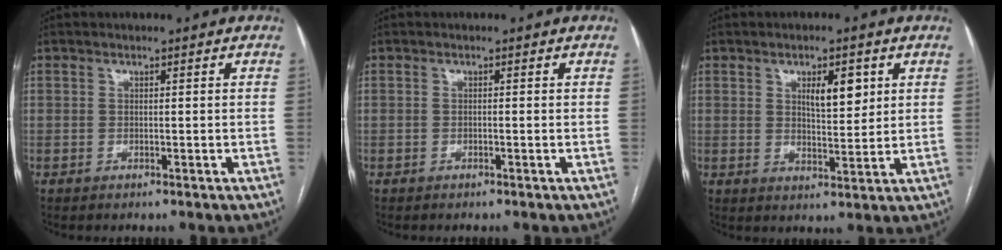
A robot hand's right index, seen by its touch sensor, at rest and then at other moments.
{"total": 0.0}
{"total": 5.6, "force": [2.2, 1.9, 4.8], "torque": [-0.080, -0.001, 0.039]}